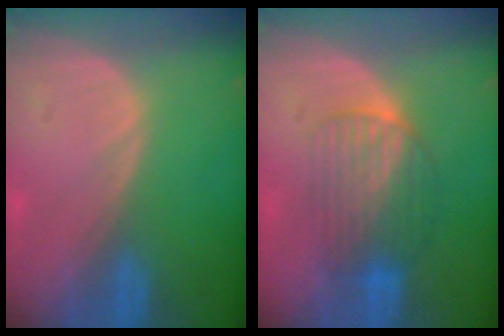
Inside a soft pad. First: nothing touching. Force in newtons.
{"total": 6.4, "press": 6.3, "slide": 1.3}